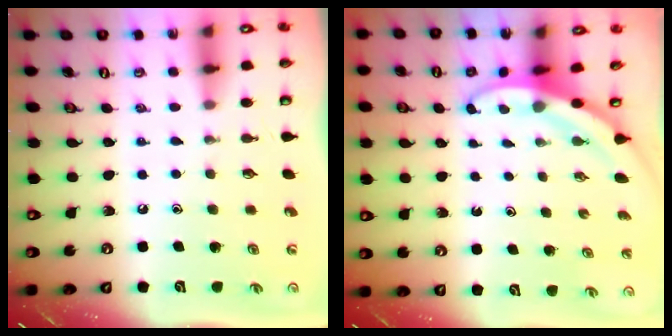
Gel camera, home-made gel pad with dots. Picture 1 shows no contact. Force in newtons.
{"total": 3.3, "press": 3.3, "slide": 0.1}